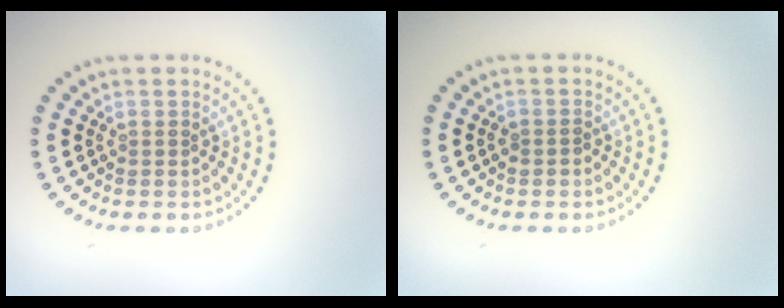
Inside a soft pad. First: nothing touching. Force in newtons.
{"total": 0.8, "press": 0.7, "slide": 0.3}